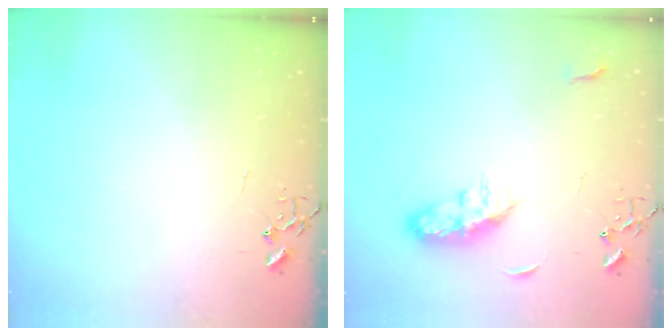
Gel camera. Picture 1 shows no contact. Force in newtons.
{"total": 8.2, "press": 8.1, "slide": 0.6}